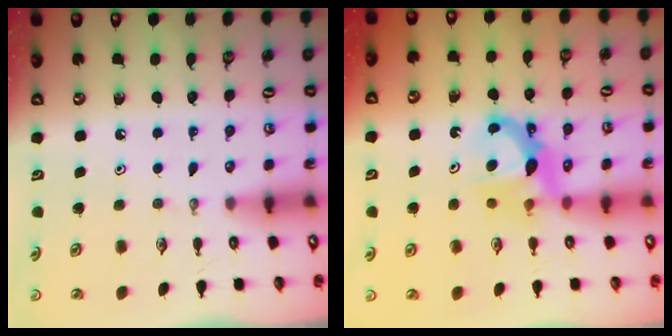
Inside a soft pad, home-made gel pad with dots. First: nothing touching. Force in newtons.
{"total": 7.5, "press": 7.5, "slide": 0.5}